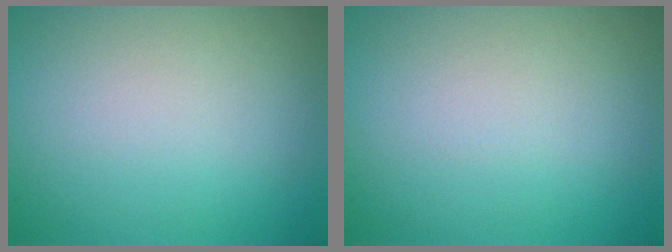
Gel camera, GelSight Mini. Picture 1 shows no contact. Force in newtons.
{"total": 0.0}